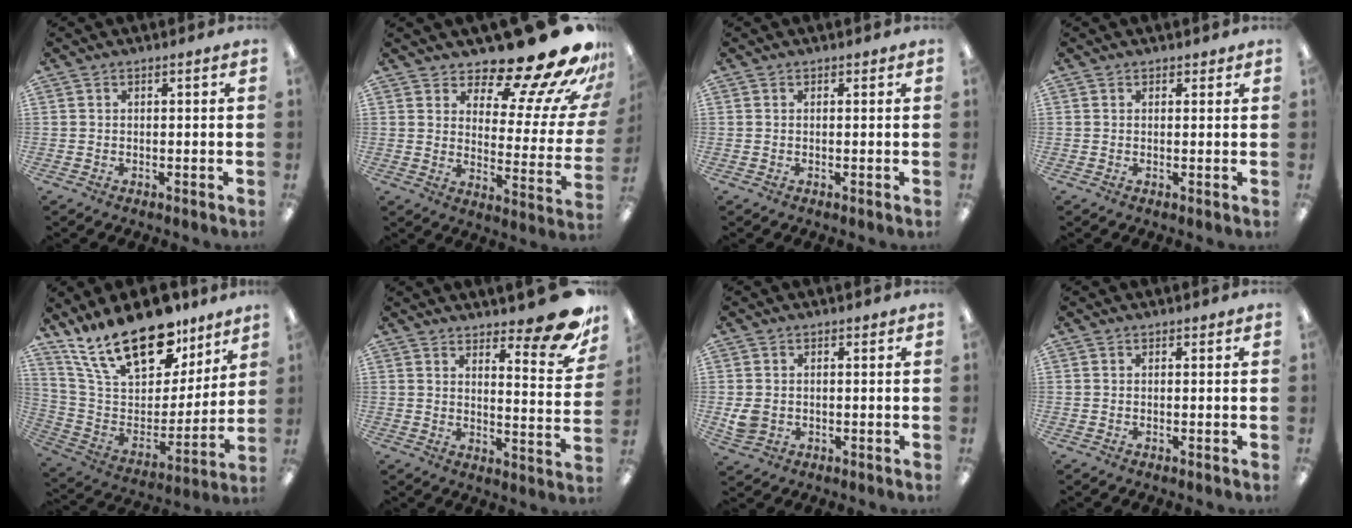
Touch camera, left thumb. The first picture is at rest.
{"total": 19.4, "force": [15.5, 5.5, 10.4], "torque": [-0.134, -0.123, 0.248]}
{"total": 0.0}
{"total": 1.1, "force": [0.8, 0.7, 0.1], "torque": [0.006, -0.001, 0.013]}
{"total": 24.2, "force": [16.7, 11.1, 13.5], "torque": [-0.245, -0.106, 0.298]}
{"total": 13.7, "force": [10.9, 3.4, 7.6], "torque": [-0.091, -0.086, 0.181]}
{"total": 4.5, "force": [0.0, 4.0, 2.0], "torque": [-0.020, 0.003, 0.003]}
{"total": 0.0}